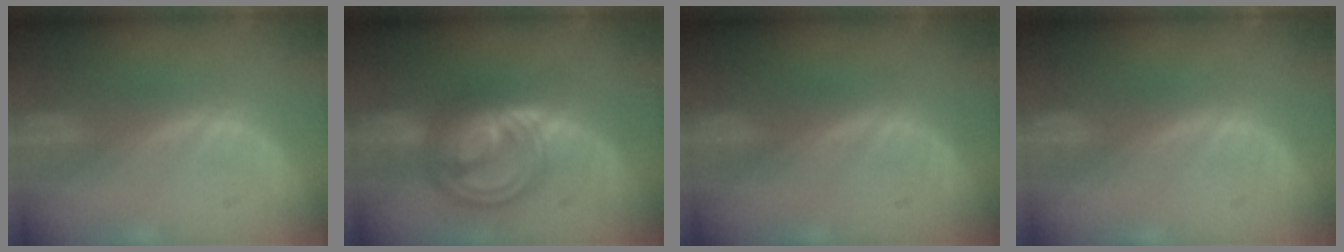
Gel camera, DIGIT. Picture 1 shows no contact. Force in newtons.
{"total": 9.0, "press": 9.0, "slide": 0.7}
{"total": 0.0}
{"total": 0.0}